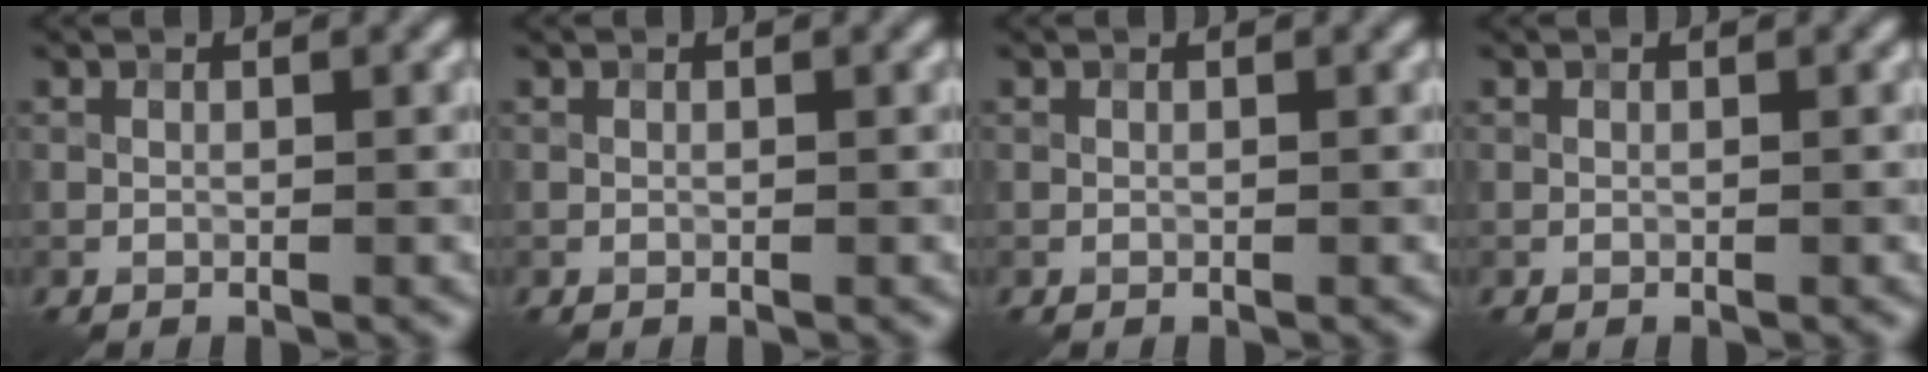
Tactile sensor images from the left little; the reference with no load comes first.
{"total": 0.0}
{"total": 0.0}
{"total": 0.0}